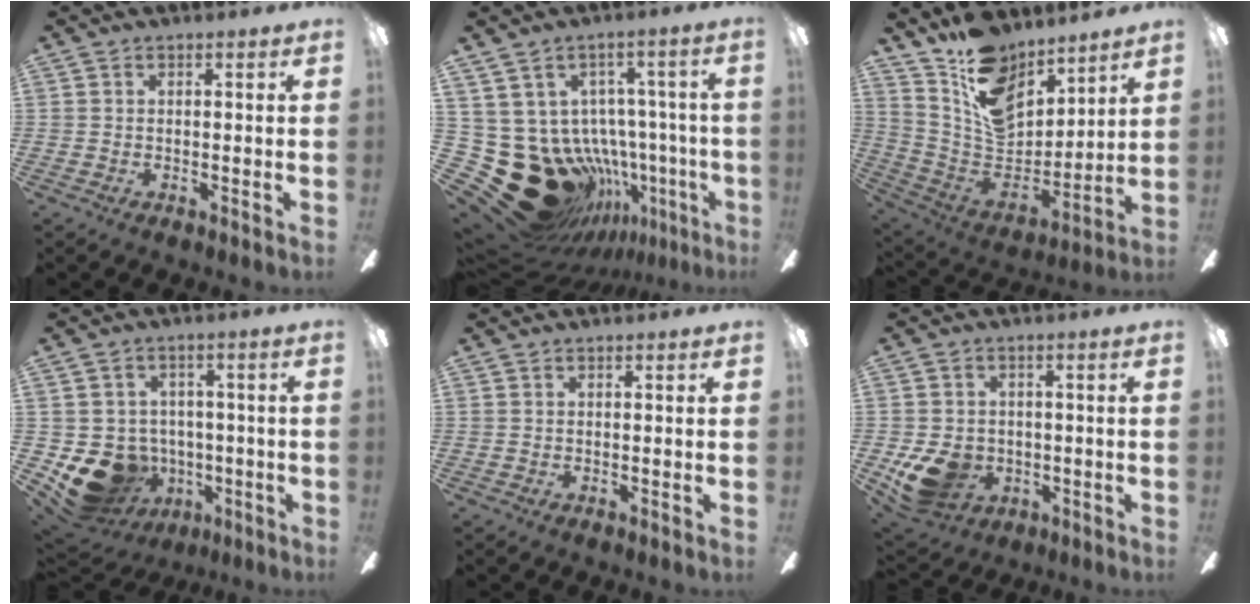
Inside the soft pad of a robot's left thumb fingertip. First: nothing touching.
{"total": 20.6, "force": [-5.9, 16.0, 11.6], "torque": [-0.241, -0.003, -0.039]}
{"total": 15.8, "force": [11.4, 8.8, 6.4], "torque": [-0.125, -0.080, 0.219]}
{"total": 13.1, "force": [-4.8, 10.7, 5.8], "torque": [-0.122, 0.016, -0.076]}
{"total": 0.0}
{"total": 10.9, "force": [-3.2, 8.7, 5.7], "torque": [-0.130, 0.007, -0.055]}